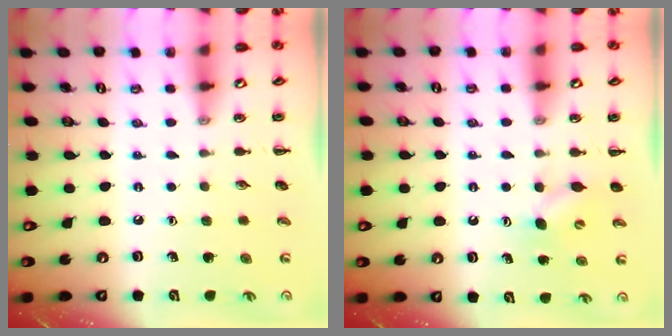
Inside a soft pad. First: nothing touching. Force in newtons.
{"total": 4.5, "press": 4.3, "slide": 1.2}